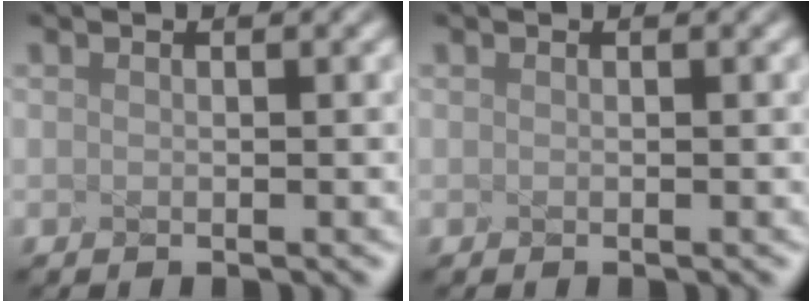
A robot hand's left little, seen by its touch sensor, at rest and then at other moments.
{"total": 0.0}